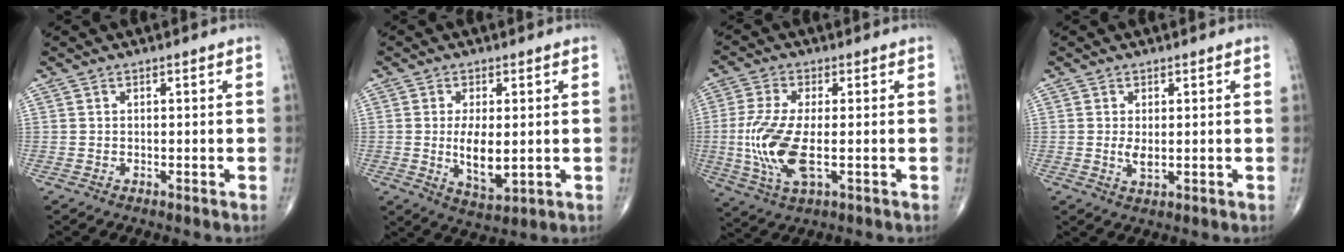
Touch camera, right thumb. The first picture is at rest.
{"total": 7.5, "force": [-0.2, 3.3, 6.7], "torque": [-0.115, -0.018, 0.004]}
{"total": 11.5, "force": [-1.5, 4.4, 10.5], "torque": [-0.246, -0.011, -0.027]}
{"total": 2.4, "force": [0.1, 1.1, 2.1], "torque": [-0.042, -0.008, 0.006]}